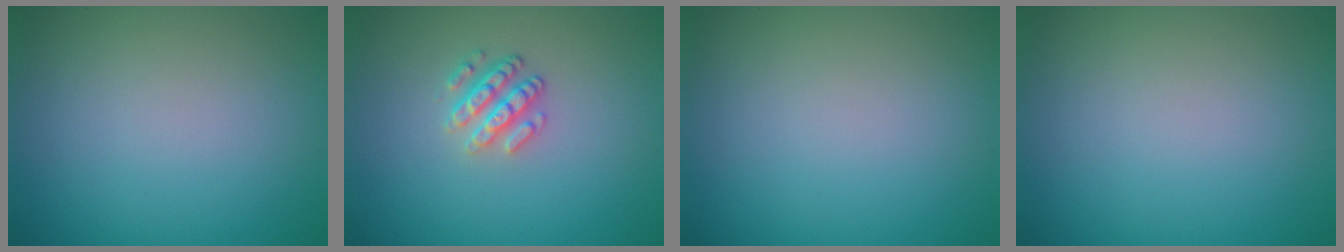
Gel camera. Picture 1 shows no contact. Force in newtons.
{"total": 2.5, "press": 2.3, "slide": 0.9}
{"total": 0.0}
{"total": 0.0}